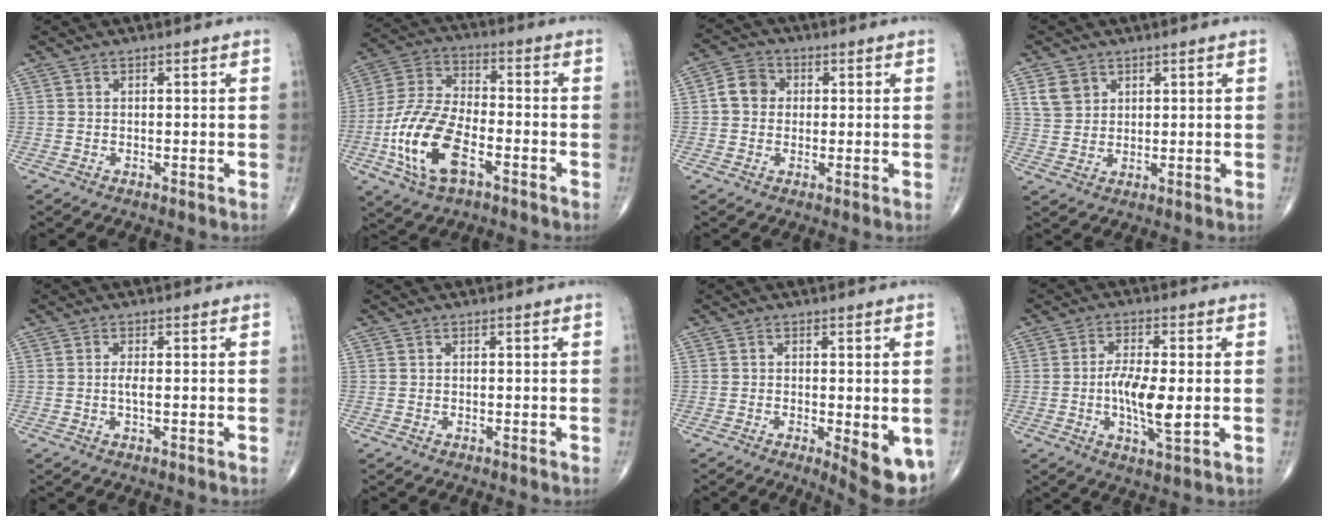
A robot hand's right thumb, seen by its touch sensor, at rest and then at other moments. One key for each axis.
{"total": 15.8, "fx": -6.0, "fy": 7.6, "fz": 12.5, "tx": -0.260, "ty": 0.025, "tz": -0.115}
{"total": 5.2, "fx": 0.4, "fy": 4.5, "fz": 2.6, "tx": -0.034, "ty": 0.012, "tz": -0.003}
{"total": 4.9, "fx": 2.4, "fy": 3.8, "fz": 2.0, "tx": -0.025, "ty": -0.010, "tz": 0.051}
{"total": 1.5, "fx": -0.1, "fy": 0.2, "fz": 1.5, "tx": -0.036, "ty": -0.002, "tz": -0.002}
{"total": 0.0}
{"total": 7.8, "fx": -2.2, "fy": 2.5, "fz": 7.0, "tx": -0.087, "ty": -0.018, "tz": -0.027}
{"total": 8.7, "fx": -0.8, "fy": 2.7, "fz": 8.3, "tx": -0.156, "ty": -0.009, "tz": -0.016}